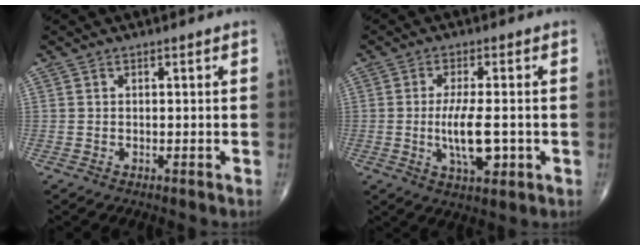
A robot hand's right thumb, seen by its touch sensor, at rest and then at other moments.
{"total": 8.4, "force": [-1.1, 3.0, 7.8], "torque": [-0.144, -0.009, -0.016]}